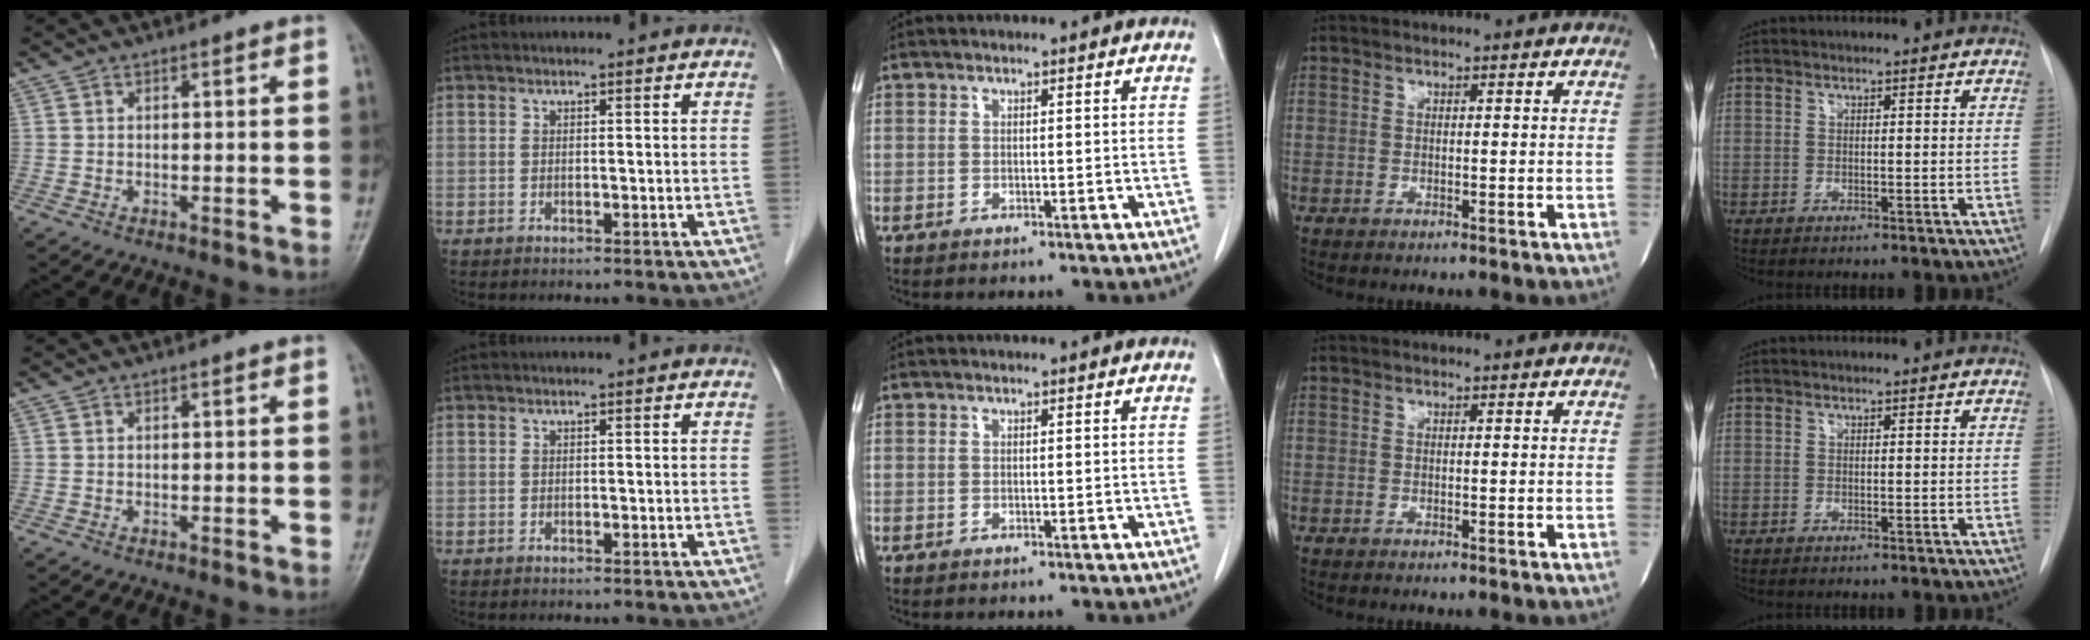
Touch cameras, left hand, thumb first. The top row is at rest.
{}